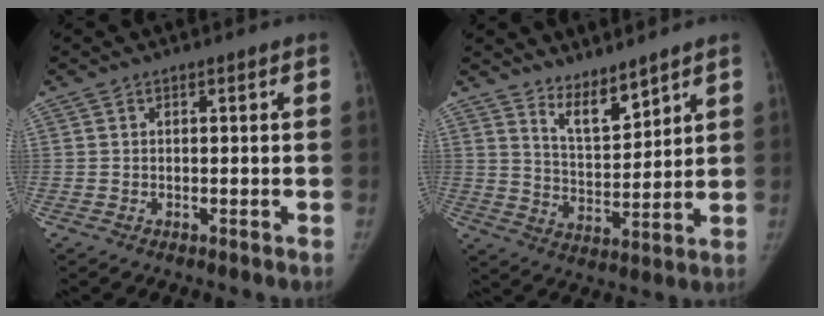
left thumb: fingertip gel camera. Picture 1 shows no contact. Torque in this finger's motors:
{"motor_torque": [0.03, 0.09, 0.71, -0.52, 0.04]}